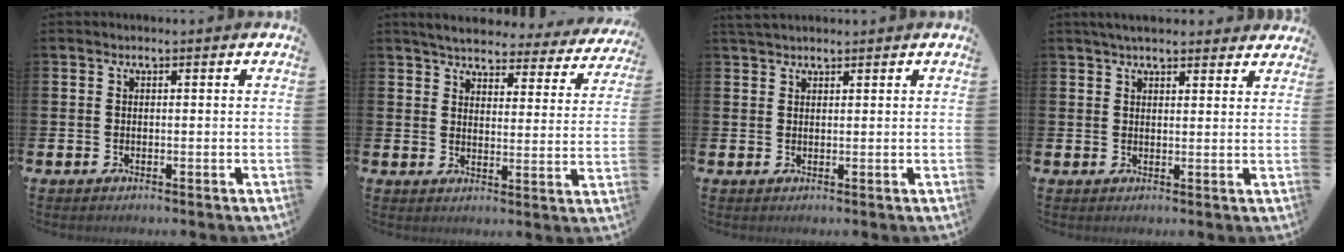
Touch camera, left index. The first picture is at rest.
{"total": 4.5, "force": [4.3, 0.8, 0.9], "torque": [-0.038, -0.031, 0.071]}
{"total": 1.9, "force": [1.8, 0.5, 0.5], "torque": [-0.004, -0.002, 0.031]}
{"total": 3.6, "force": [3.3, 0.8, 1.1], "torque": [-0.028, -0.007, 0.061]}